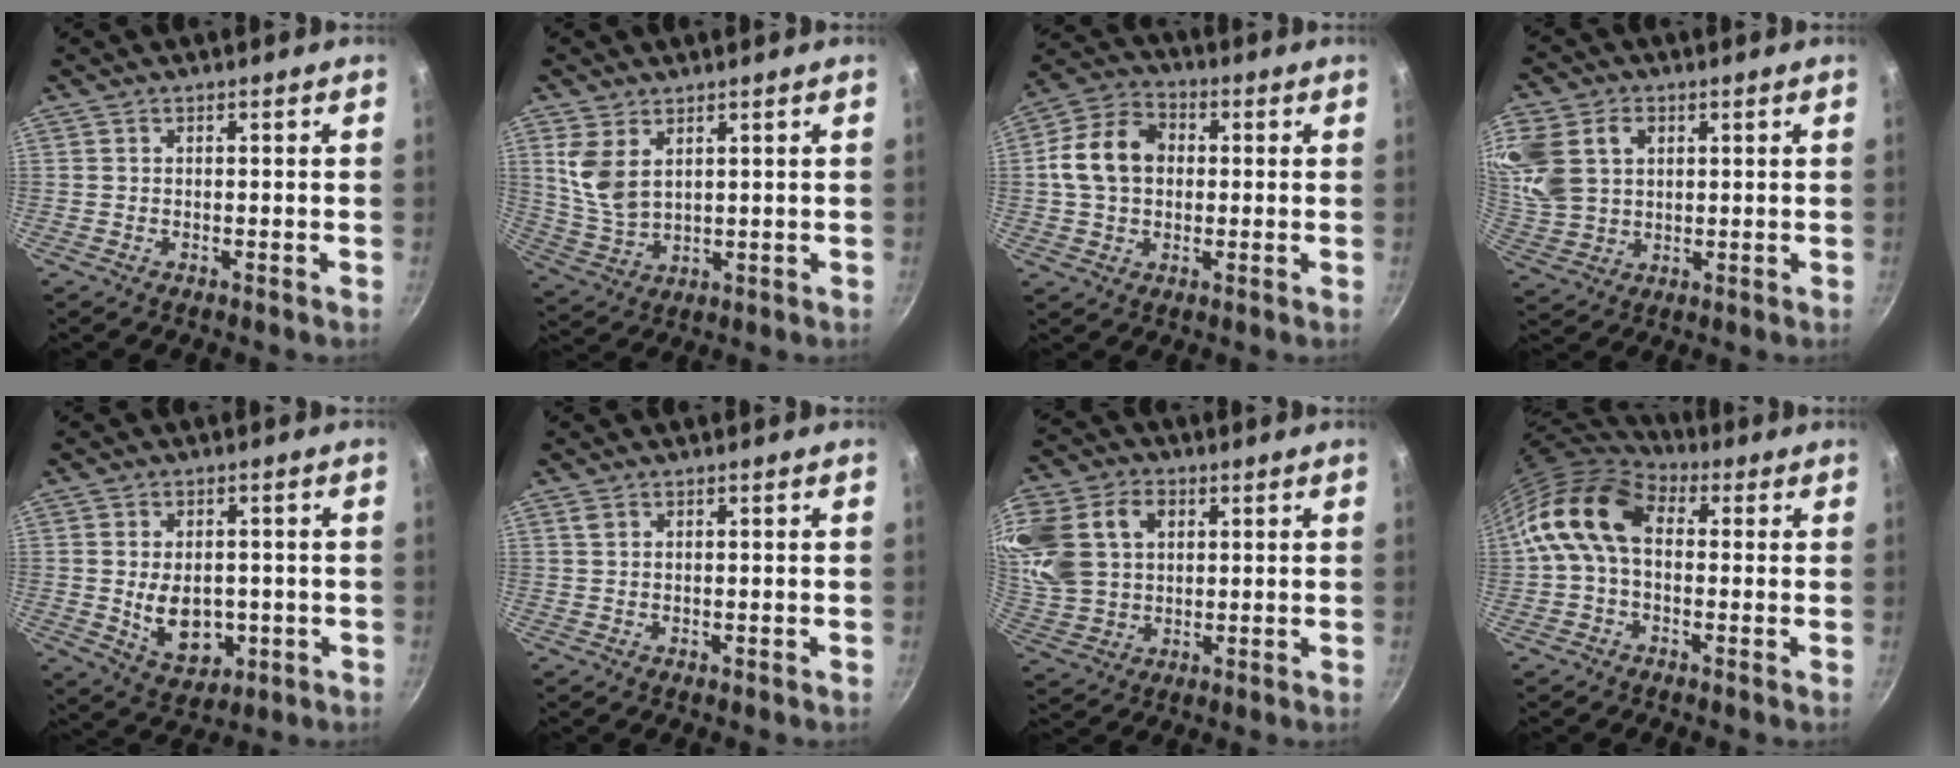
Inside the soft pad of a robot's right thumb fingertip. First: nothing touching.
{"total": 8.1, "force": [3.3, 4.9, 5.6], "torque": [-0.107, -0.023, 0.074]}
{"total": 11.9, "force": [1.0, 9.0, 7.7], "torque": [-0.117, 0.021, 0.001]}
{"total": 15.5, "force": [4.5, 11.7, 9.2], "torque": [-0.203, -0.001, 0.089]}
{"total": 9.6, "force": [-0.9, 6.6, 6.9], "torque": [-0.086, -0.008, 0.002]}
{"total": 1.1, "force": [0.6, 0.6, 0.7], "torque": [-0.012, 0.002, 0.011]}
{"total": 21.8, "force": [6.7, 16.1, 13.1], "torque": [-0.291, 0.021, 0.128]}
{"total": 12.2, "force": [1.5, 8.3, 8.8], "torque": [-0.142, 0.022, 0.007]}